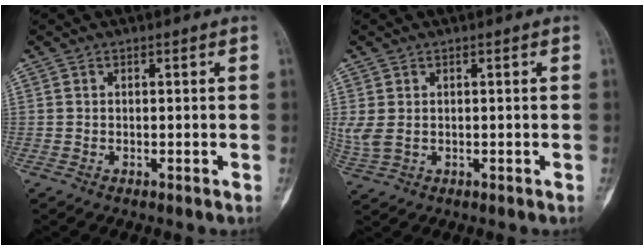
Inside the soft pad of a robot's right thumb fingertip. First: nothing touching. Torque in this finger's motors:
{"motor_torque": [-0.12, 0.20, 0.54, 0.54, 0.11]}